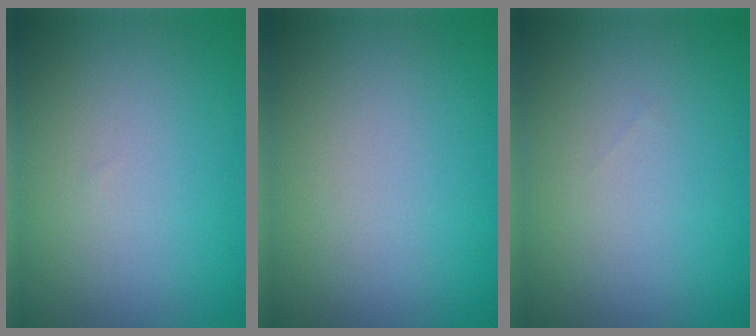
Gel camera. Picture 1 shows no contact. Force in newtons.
{"total": 0.0}
{"total": 0.0}